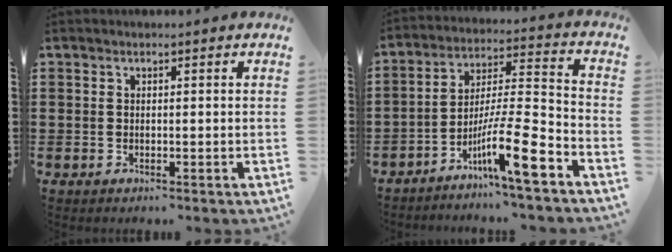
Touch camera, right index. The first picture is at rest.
{"total": 12.7, "force": [-7.3, 2.2, 10.2], "torque": [-0.183, 0.002, -0.136]}